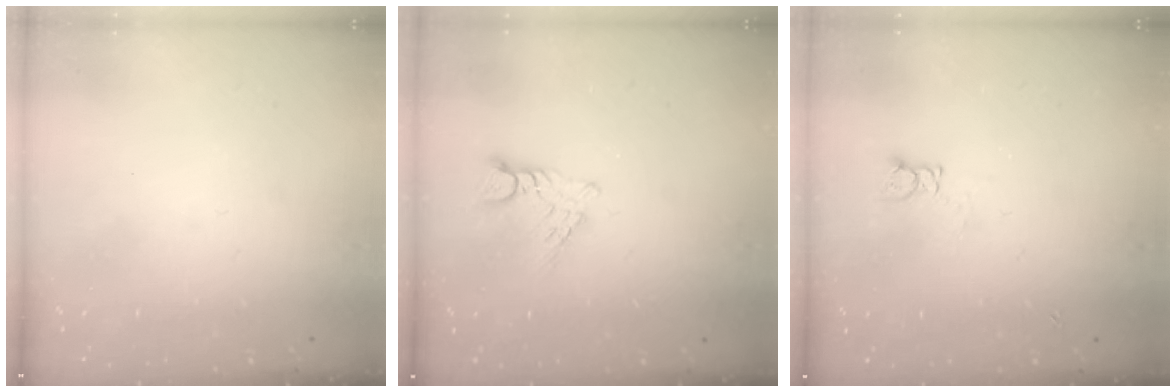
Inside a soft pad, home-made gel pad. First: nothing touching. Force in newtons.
{"total": 3.6, "press": 3.6, "slide": 0.3}
{"total": 3.4, "press": 3.4, "slide": 0.3}